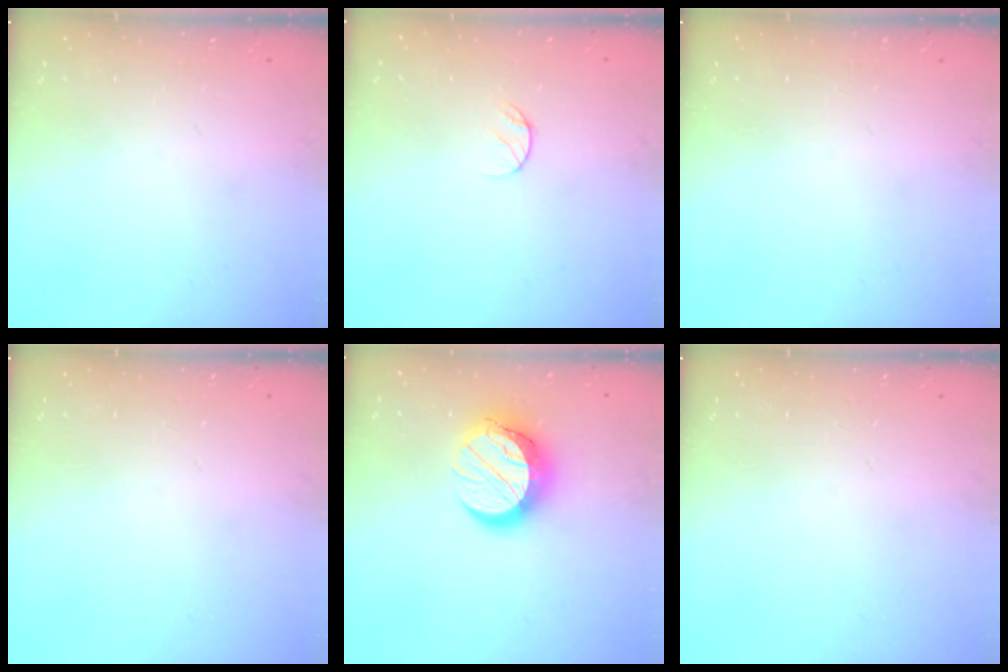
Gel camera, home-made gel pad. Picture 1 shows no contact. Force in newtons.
{"total": 5.1, "press": 5.1, "slide": 0.4}
{"total": 0.0}
{"total": 0.0}
{"total": 13.9, "press": 13.8, "slide": 1.2}
{"total": 0.0}